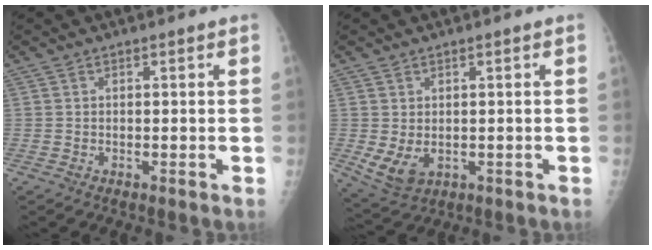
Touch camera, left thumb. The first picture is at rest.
{"total": 5.3, "force": [-0.4, 3.5, 4.0], "torque": [-0.069, -0.011, 0.010]}